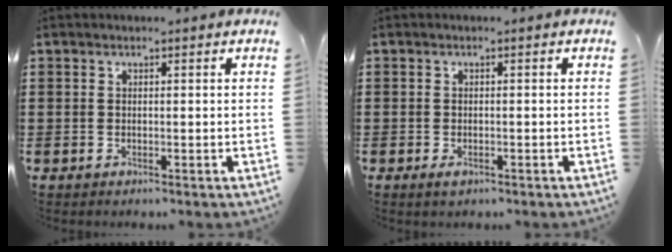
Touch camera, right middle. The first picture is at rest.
{"total": 0.8, "force": [-0.5, 0.4, 0.6], "torque": [-0.011, -0.004, -0.010]}